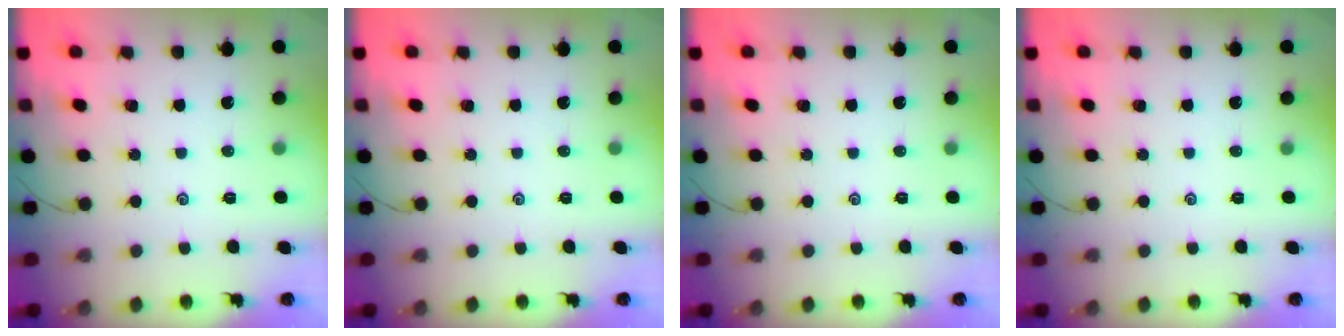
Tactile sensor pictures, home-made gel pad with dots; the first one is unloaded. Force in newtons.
{"total": 0.0}
{"total": 0.0}
{"total": 0.0}